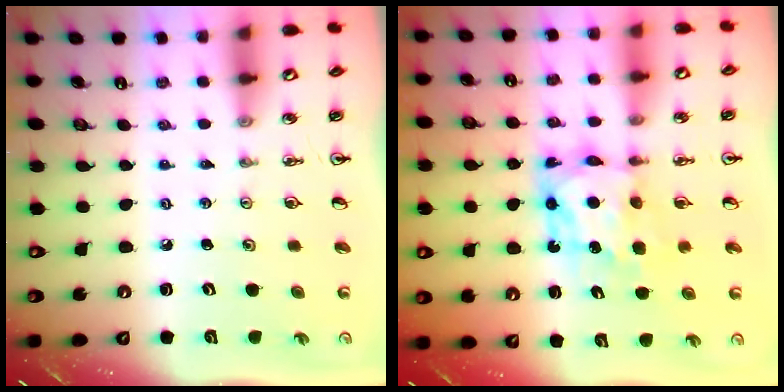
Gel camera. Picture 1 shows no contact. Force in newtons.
{"total": 7.2, "press": 7.1, "slide": 0.7}